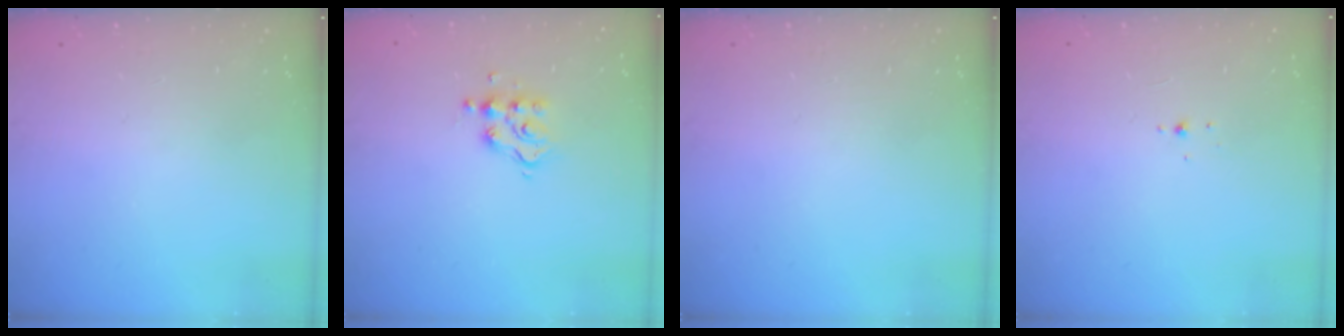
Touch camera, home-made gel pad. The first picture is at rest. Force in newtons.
{"total": 6.9, "press": 6.9, "slide": 0.6}
{"total": 0.0}
{"total": 2.0, "press": 1.9, "slide": 0.8}